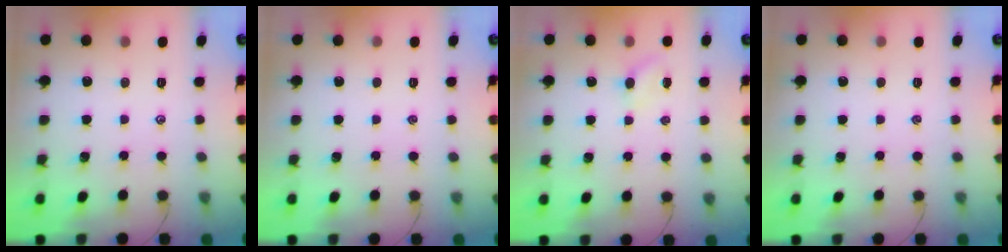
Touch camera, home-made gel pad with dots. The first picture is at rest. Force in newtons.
{"total": 0.0}
{"total": 2.1, "press": 2.0, "slide": 0.7}
{"total": 0.0}